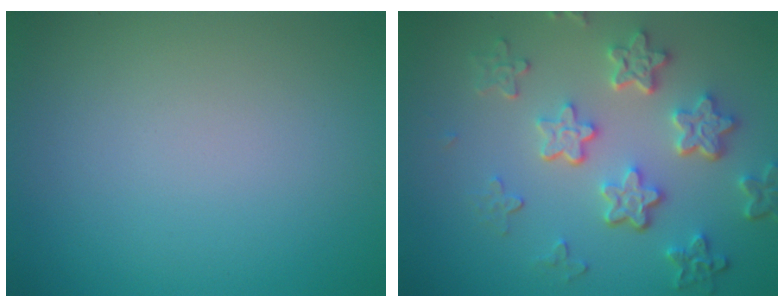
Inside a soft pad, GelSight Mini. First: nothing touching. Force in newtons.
{"total": 5.7, "press": 4.3, "slide": 3.7}